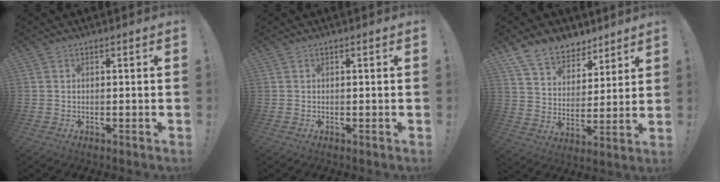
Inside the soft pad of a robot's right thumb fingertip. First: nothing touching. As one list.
[{"total": 0.0}, {"total": 12.6, "force": [9.9, 7.1, 3.5], "torque": [-0.074, -0.069, 0.191]}]